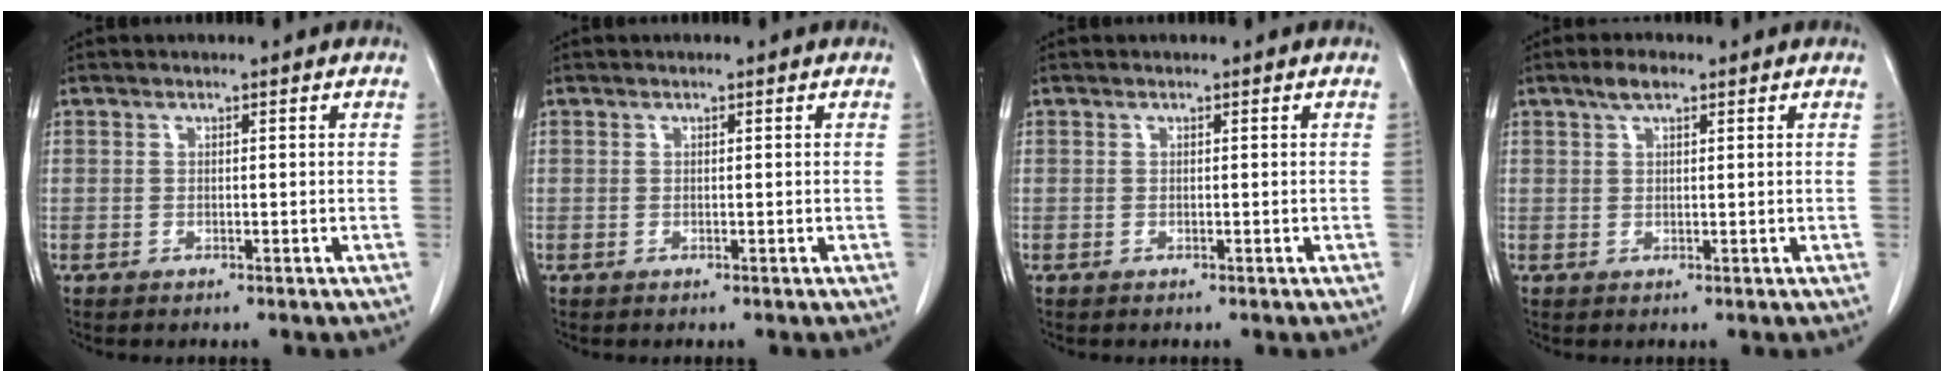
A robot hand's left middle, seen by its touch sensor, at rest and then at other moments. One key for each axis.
{"total": 0.0}
{"total": 0.0}
{"total": 2.5, "fx": 1.6, "fy": 0.9, "fz": 1.7, "tx": -0.036, "ty": 0.008, "tz": 0.030}